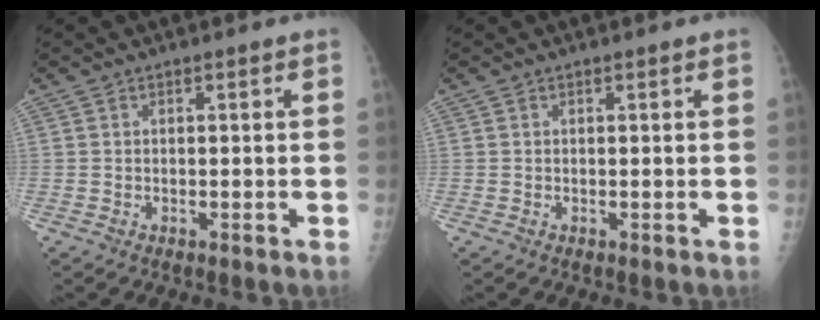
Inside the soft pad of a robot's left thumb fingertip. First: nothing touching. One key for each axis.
{"total": 0.0}